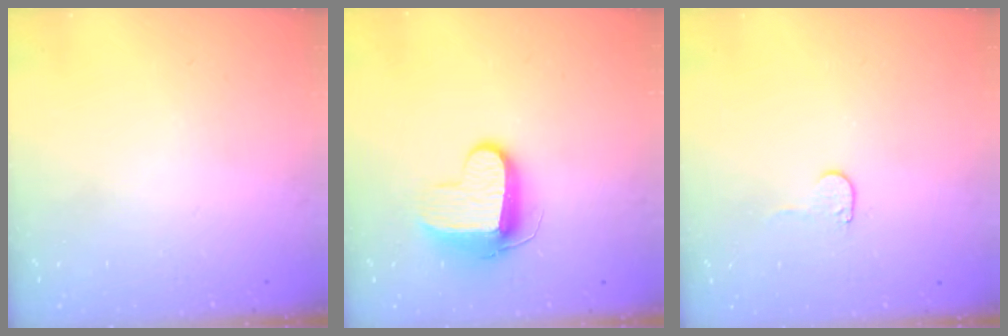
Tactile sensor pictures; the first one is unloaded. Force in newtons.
{"total": 10.3, "press": 10.3, "slide": 1.1}
{"total": 4.5, "press": 4.5, "slide": 0.5}